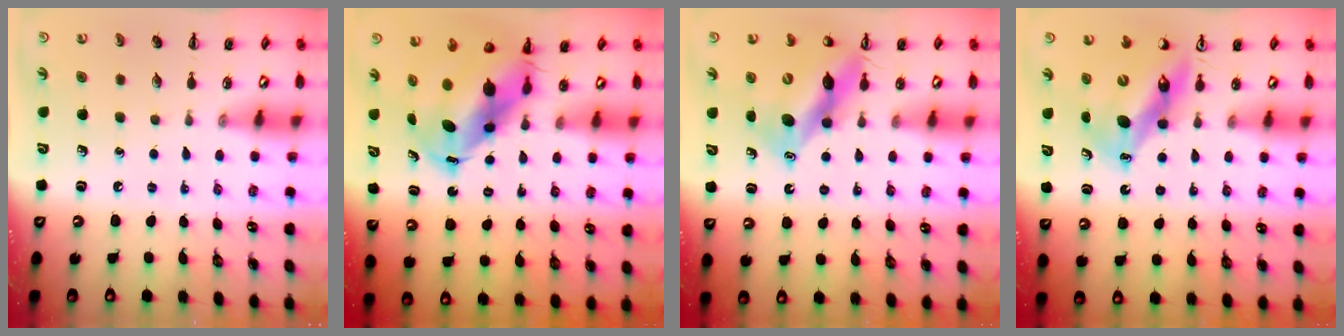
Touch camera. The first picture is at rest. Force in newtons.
{"total": 9.5, "press": 9.1, "slide": 2.7}
{"total": 12.8, "press": 12.2, "slide": 3.9}
{"total": 11.8, "press": 11.2, "slide": 3.8}